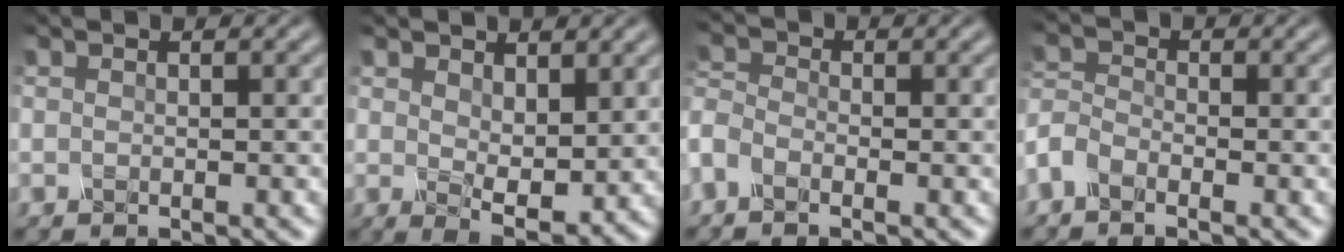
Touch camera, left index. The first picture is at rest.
{"total": 3.0, "force": [1.5, 1.0, 2.4], "torque": [-0.056, -0.008, 0.049]}
{"total": 2.0, "force": [-1.8, 0.6, 0.6], "torque": [-0.043, -0.003, -0.029]}
{"total": 2.2, "force": [-2.0, 0.8, 0.6], "torque": [-0.033, 0.004, -0.037]}